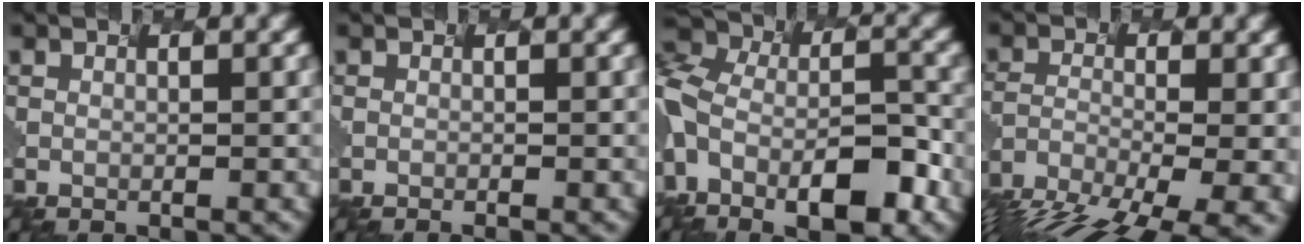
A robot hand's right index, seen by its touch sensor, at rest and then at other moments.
{"total": 0.7, "force": [-0.6, -0.1, 0.4], "torque": [0.001, -0.006, -0.001]}
{"total": 10.3, "force": [-5.7, 5.4, 6.7], "torque": [-0.155, -0.004, -0.082]}
{"total": 12.8, "force": [-10.6, 2.3, 6.8], "torque": [-0.166, -0.041, -0.134]}